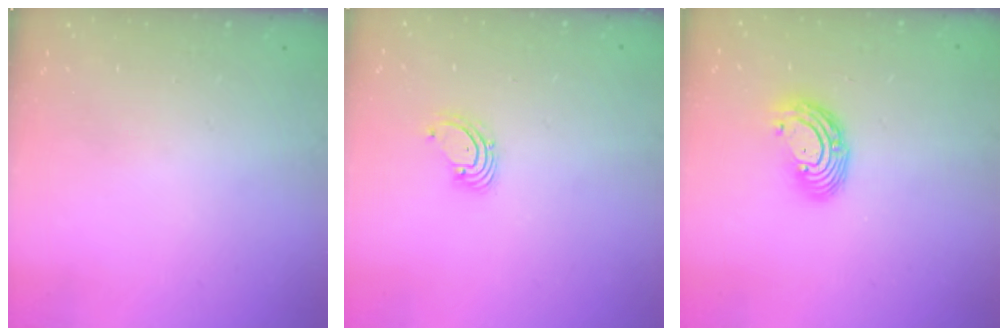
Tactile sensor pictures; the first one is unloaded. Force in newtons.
{"total": 1.8, "press": 1.8, "slide": 0.2}
{"total": 9.0, "press": 8.8, "slide": 1.7}